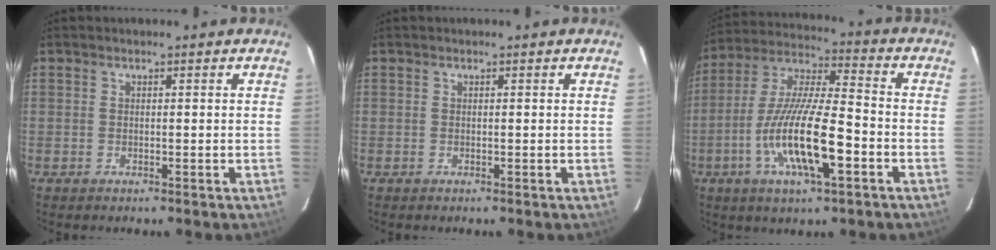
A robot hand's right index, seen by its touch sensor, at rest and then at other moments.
{"total": 0.0}
{"total": 16.2, "force": [-5.7, 3.4, 14.8], "torque": [-0.294, -0.014, -0.110]}